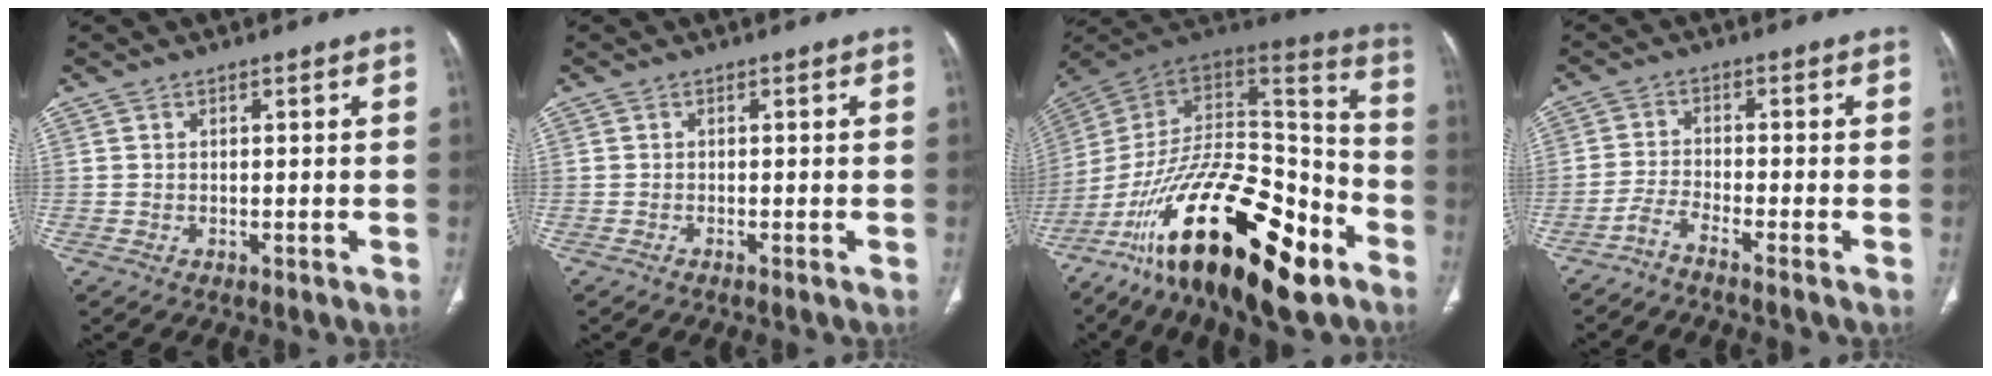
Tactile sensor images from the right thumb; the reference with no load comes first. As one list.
[{"total": 0.6, "force": [-0.5, -0.1, 0.4], "torque": [-0.007, 0.000, -0.010]}, {"total": 34.6, "force": [-17.5, 14.2, 26.3], "torque": [-0.416, 0.063, -0.283]}, {"total": 3.1, "force": [-2.6, -0.7, 1.4], "torque": [-0.049, 0.009, -0.061]}]